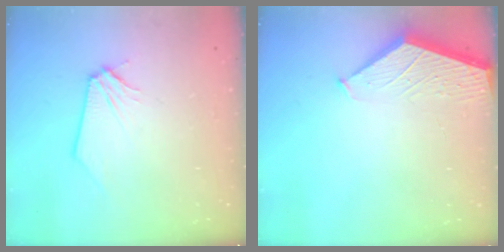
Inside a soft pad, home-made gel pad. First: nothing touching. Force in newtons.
{"total": 1.9, "press": 1.9, "slide": 0.2}